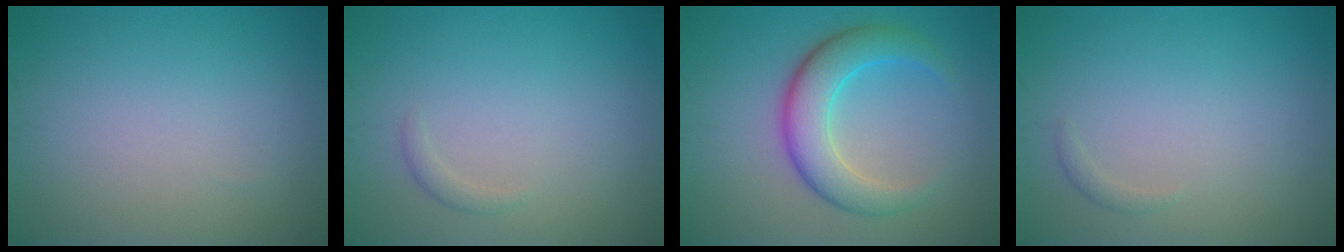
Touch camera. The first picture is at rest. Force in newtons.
{"total": 0.8, "press": 0.8, "slide": 0.1}
{"total": 5.6, "press": 5.6, "slide": 0.1}
{"total": 0.6, "press": 0.6, "slide": 0.0}